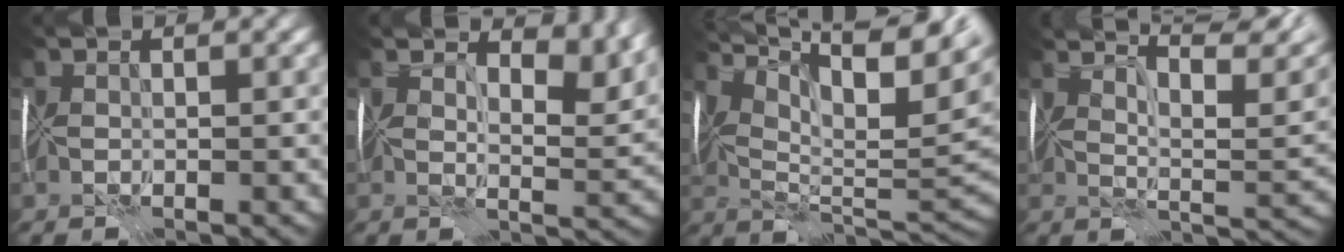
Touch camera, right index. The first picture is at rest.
{"total": 7.0, "force": [5.3, 2.3, 3.9], "torque": [-0.061, 0.001, 0.066]}
{"total": 15.0, "force": [7.3, 5.7, 11.7], "torque": [-0.193, 0.027, 0.118]}
{"total": 9.5, "force": [6.7, 2.1, 6.4], "torque": [-0.091, 0.023, 0.090]}